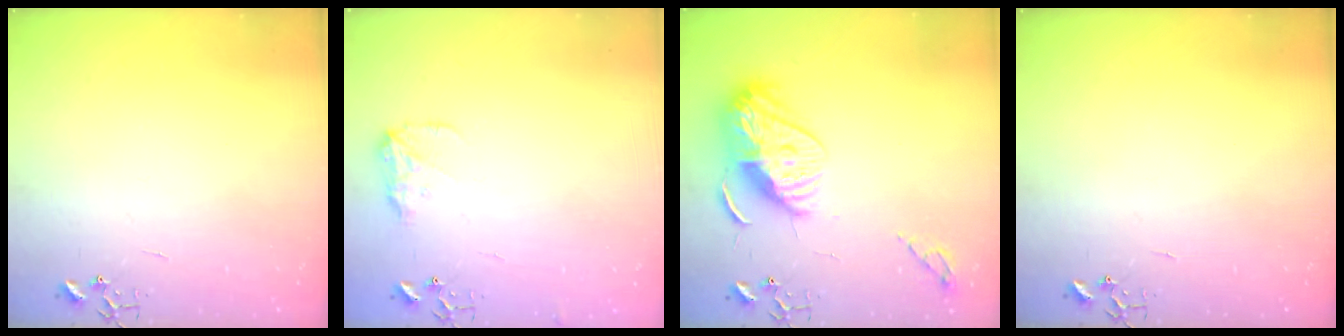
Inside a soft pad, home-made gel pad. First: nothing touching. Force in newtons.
{"total": 8.7, "press": 8.6, "slide": 0.5}
{"total": 16.0, "press": 16.0, "slide": 0.9}
{"total": 0.0}